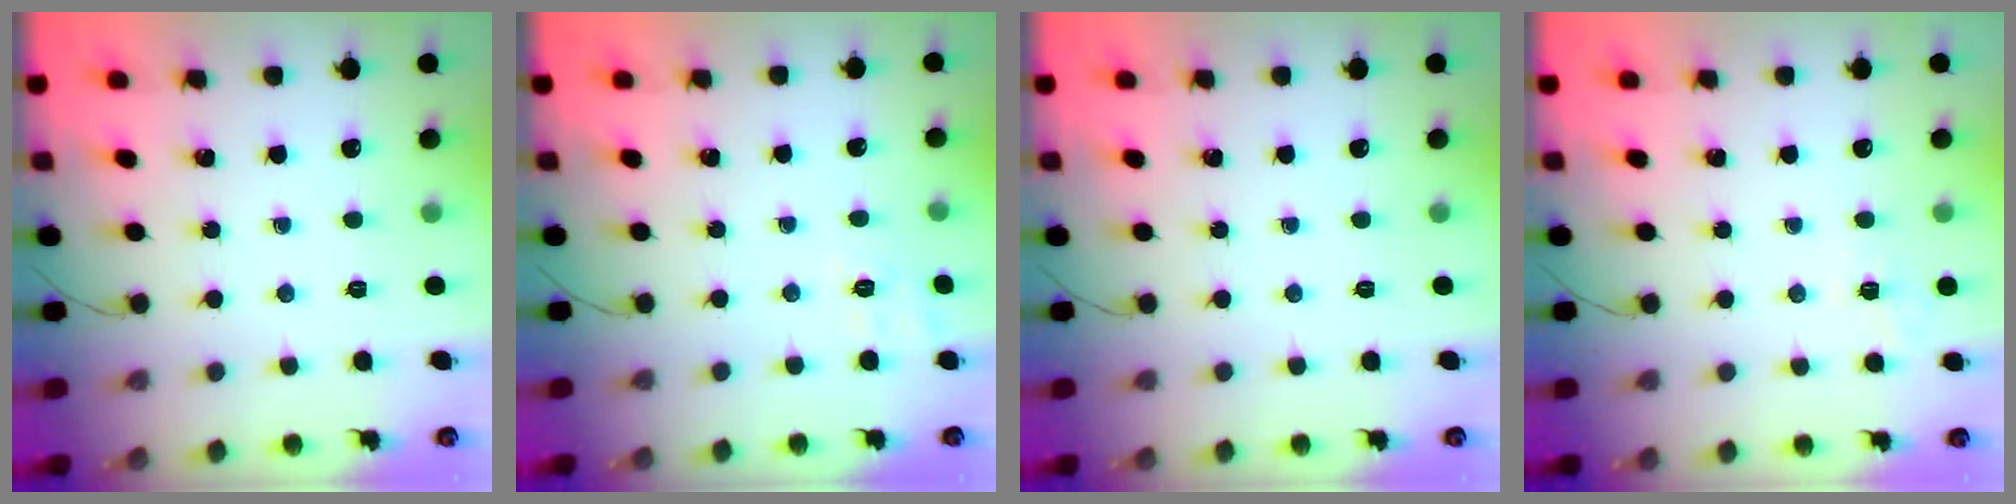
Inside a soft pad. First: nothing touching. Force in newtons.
{"total": 2.8, "press": 2.1, "slide": 1.9}
{"total": 0.0}
{"total": 1.2, "press": 0.0, "slide": 1.2}